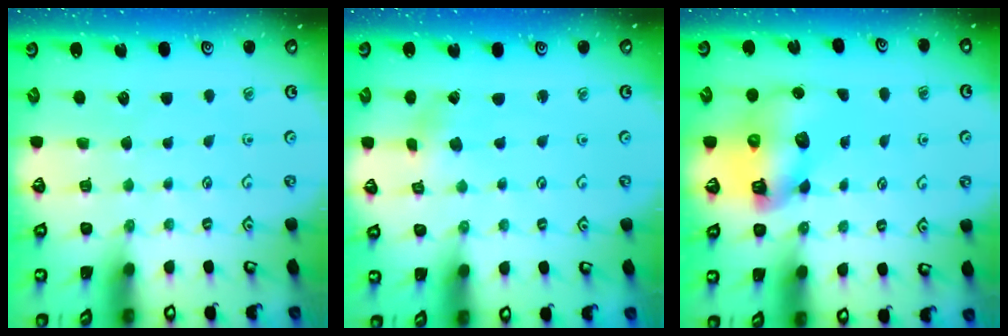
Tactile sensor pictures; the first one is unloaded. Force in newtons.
{"total": 1.0, "press": 1.0, "slide": 0.0}
{"total": 10.5, "press": 10.4, "slide": 1.2}